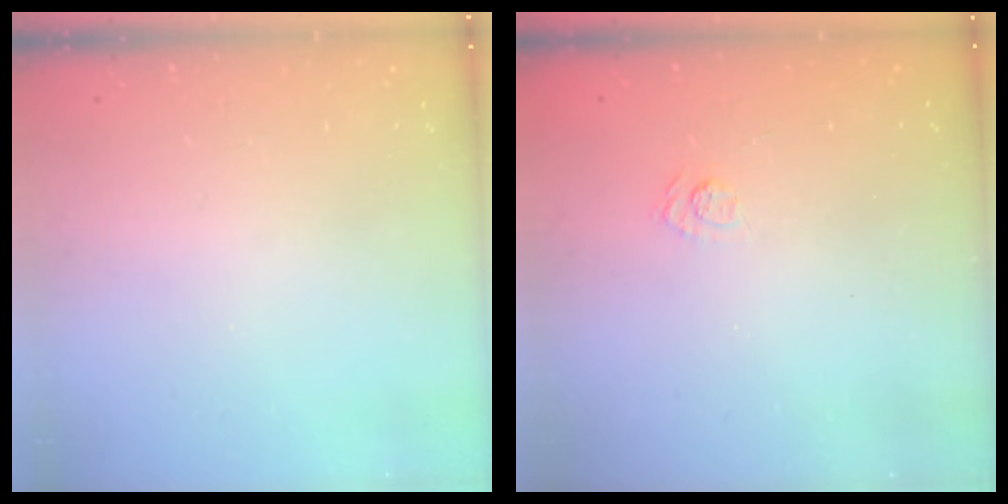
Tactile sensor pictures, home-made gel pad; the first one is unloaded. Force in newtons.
{"total": 3.9, "press": 3.6, "slide": 1.4}